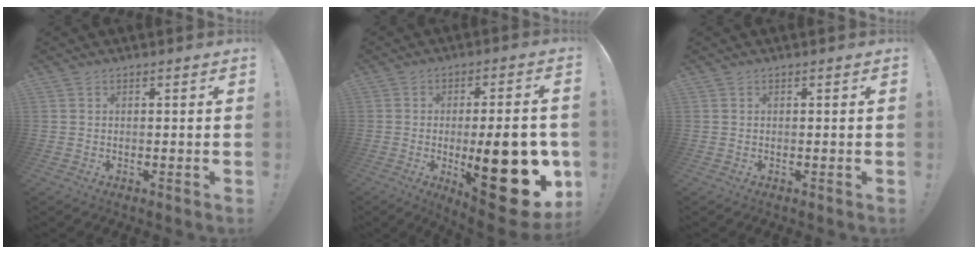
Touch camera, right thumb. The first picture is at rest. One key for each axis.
{"total": 24.6, "fx": -5.3, "fy": 8.9, "fz": 22.4, "tx": -0.306, "ty": 0.010, "tz": -0.064}
{"total": 0.0}